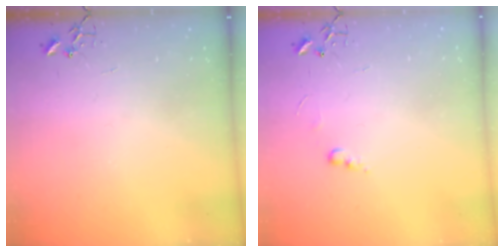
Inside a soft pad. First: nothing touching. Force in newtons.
{"total": 5.6, "press": 5.6, "slide": 0.7}